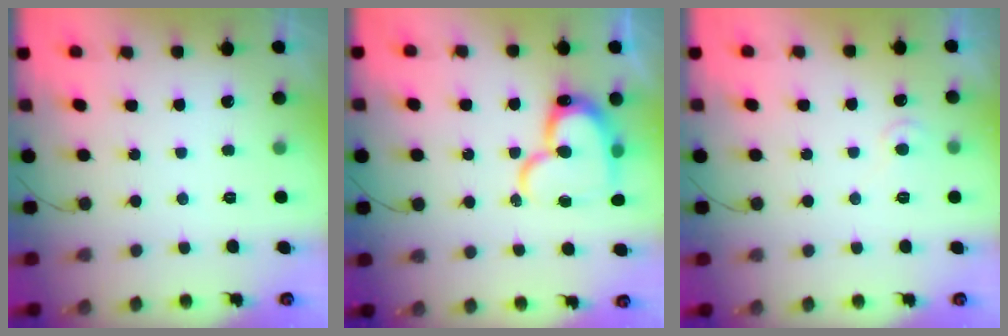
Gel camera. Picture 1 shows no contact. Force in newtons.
{"total": 17.6, "press": 17.5, "slide": 1.0}
{"total": 5.3, "press": 5.2, "slide": 0.6}